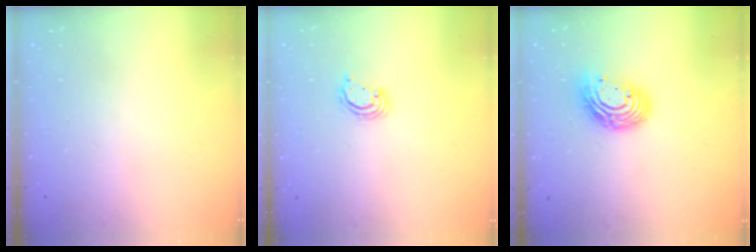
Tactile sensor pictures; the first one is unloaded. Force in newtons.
{"total": 2.2, "press": 2.2, "slide": 0.1}
{"total": 11.7, "press": 11.7, "slide": 0.9}